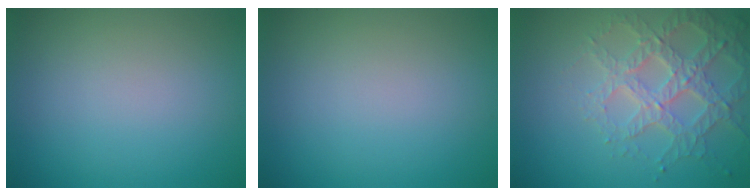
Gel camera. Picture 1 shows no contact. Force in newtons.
{"total": 0.0}
{"total": 4.0, "press": 3.8, "slide": 1.0}